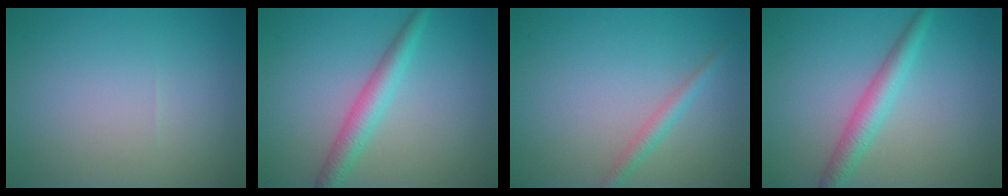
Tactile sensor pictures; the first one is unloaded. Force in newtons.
{"total": 2.9, "press": 2.9, "slide": 0.0}
{"total": 1.6, "press": 1.6, "slide": 0.0}
{"total": 2.9, "press": 2.9, "slide": 0.0}